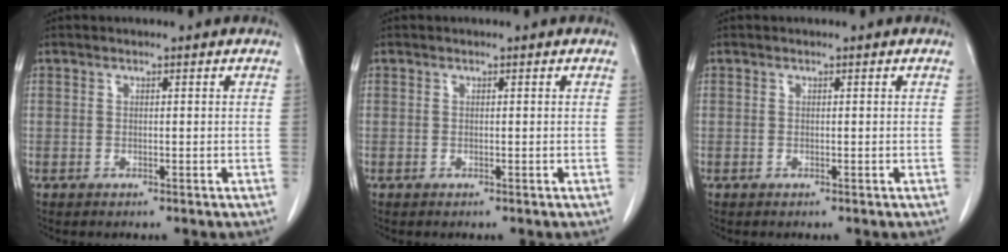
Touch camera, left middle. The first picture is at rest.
{"total": 0.0}
{"total": 0.0}